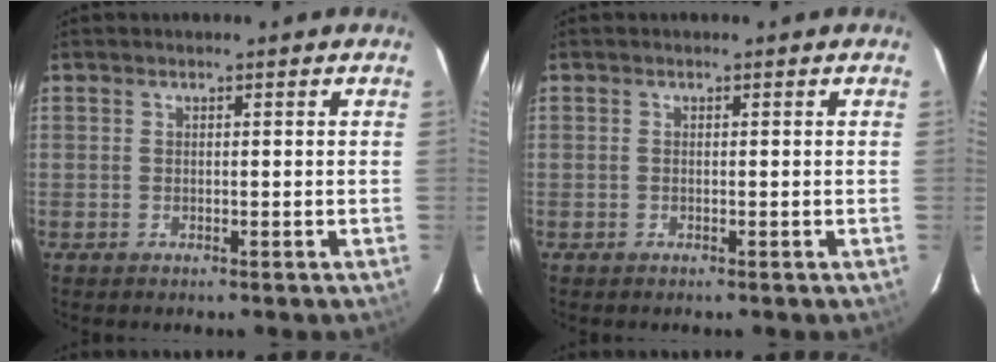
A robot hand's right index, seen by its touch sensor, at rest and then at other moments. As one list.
[{"total": 0.0}]